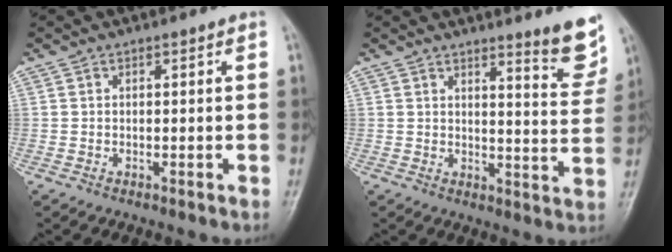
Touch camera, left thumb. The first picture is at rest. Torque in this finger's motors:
{"motor_torque": [0.23, 0.09, -0.08, -0.28, 0.09]}